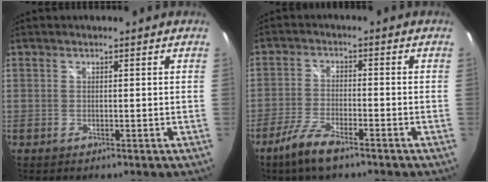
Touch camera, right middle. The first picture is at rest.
{"total": 7.0, "force": [-5.0, 1.4, 4.7], "torque": [-0.114, -0.009, -0.097]}